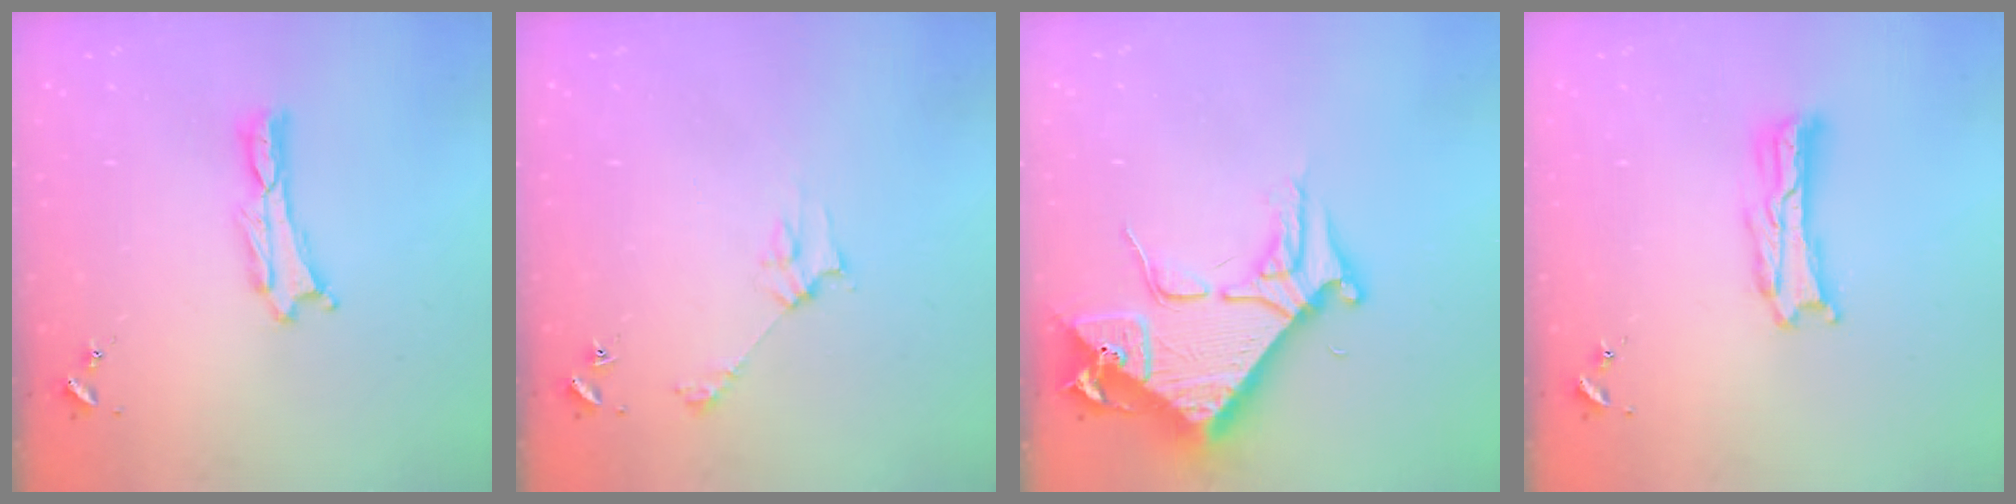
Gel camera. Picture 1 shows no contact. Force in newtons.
{"total": 3.1, "press": 3.1, "slide": 0.3}
{"total": 9.8, "press": 9.8, "slide": 1.1}
{"total": 2.8, "press": 2.7, "slide": 0.4}